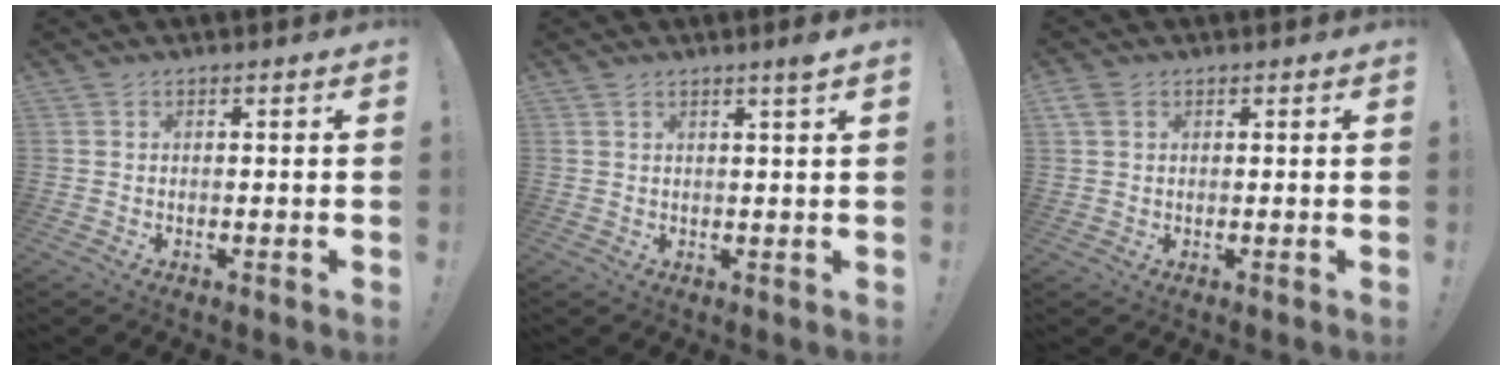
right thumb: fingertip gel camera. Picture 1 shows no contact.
{"total": 2.9, "force": [1.7, -0.4, 2.4], "torque": [-0.034, -0.011, 0.024]}
{"total": 3.1, "force": [1.6, 2.0, 1.7], "torque": [-0.028, 0.000, 0.032]}